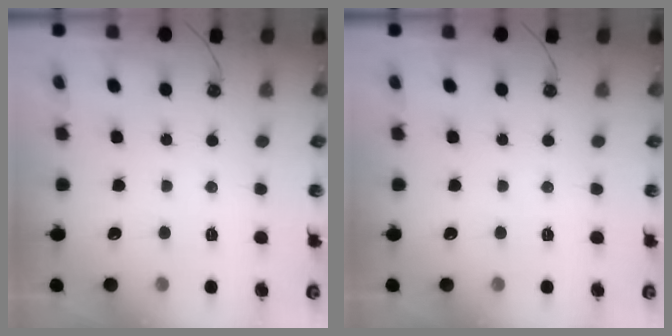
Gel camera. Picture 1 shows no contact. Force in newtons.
{"total": 0.0}